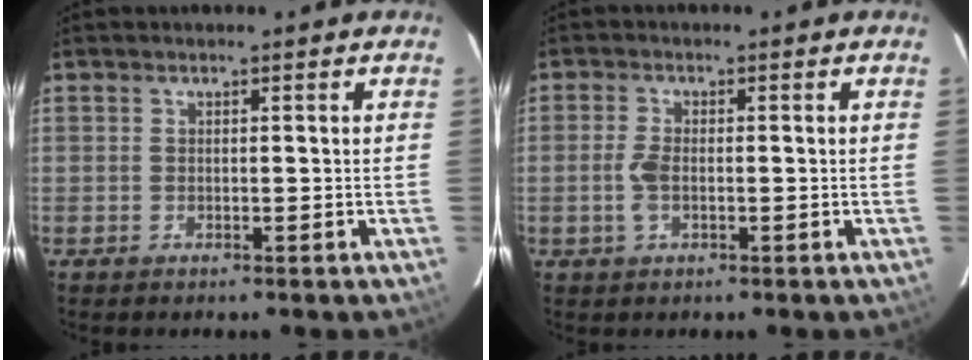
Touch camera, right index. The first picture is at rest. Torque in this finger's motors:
{"motor_torque": [0.28, 0.05, 0.36, 0.06]}